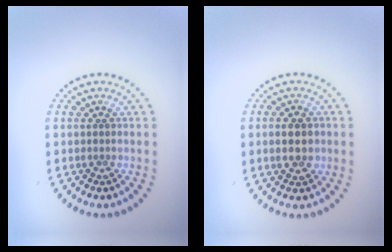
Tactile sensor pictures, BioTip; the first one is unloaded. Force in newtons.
{"total": 3.5, "press": 3.5, "slide": 0.0}